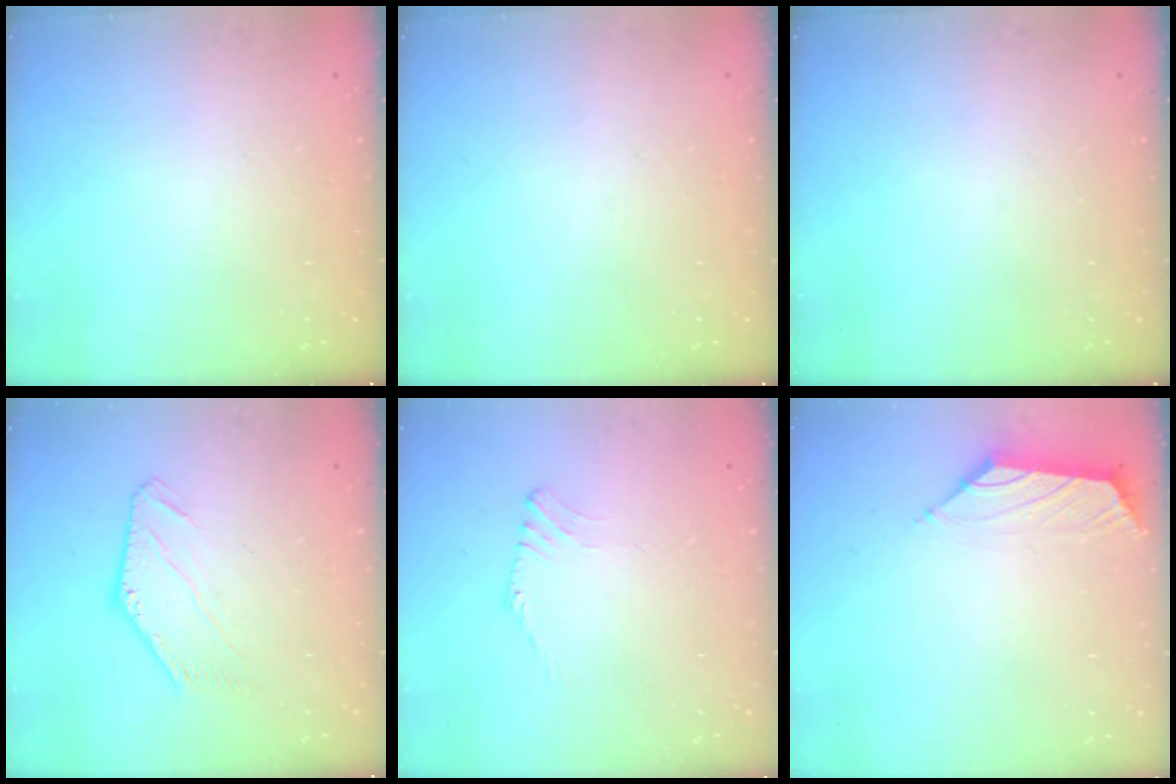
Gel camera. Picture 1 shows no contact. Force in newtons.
{"total": 0.0}
{"total": 0.0}
{"total": 1.0, "press": 1.0, "slide": 0.2}
{"total": 1.2, "press": 1.0, "slide": 0.7}
{"total": 1.5, "press": 1.4, "slide": 0.6}